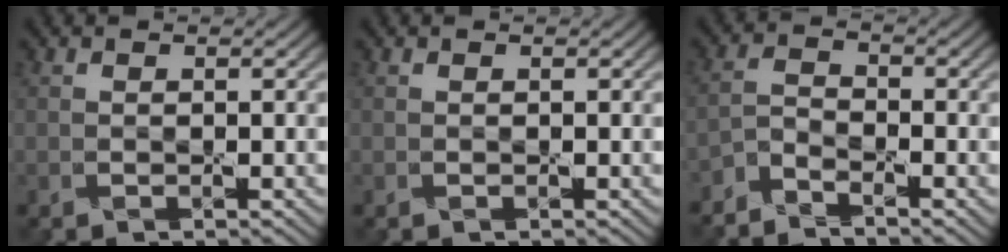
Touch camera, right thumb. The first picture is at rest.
{"total": 0.0}
{"total": 3.5, "force": [-3.3, 0.7, 0.8], "torque": [-0.021, -0.006, -0.079]}